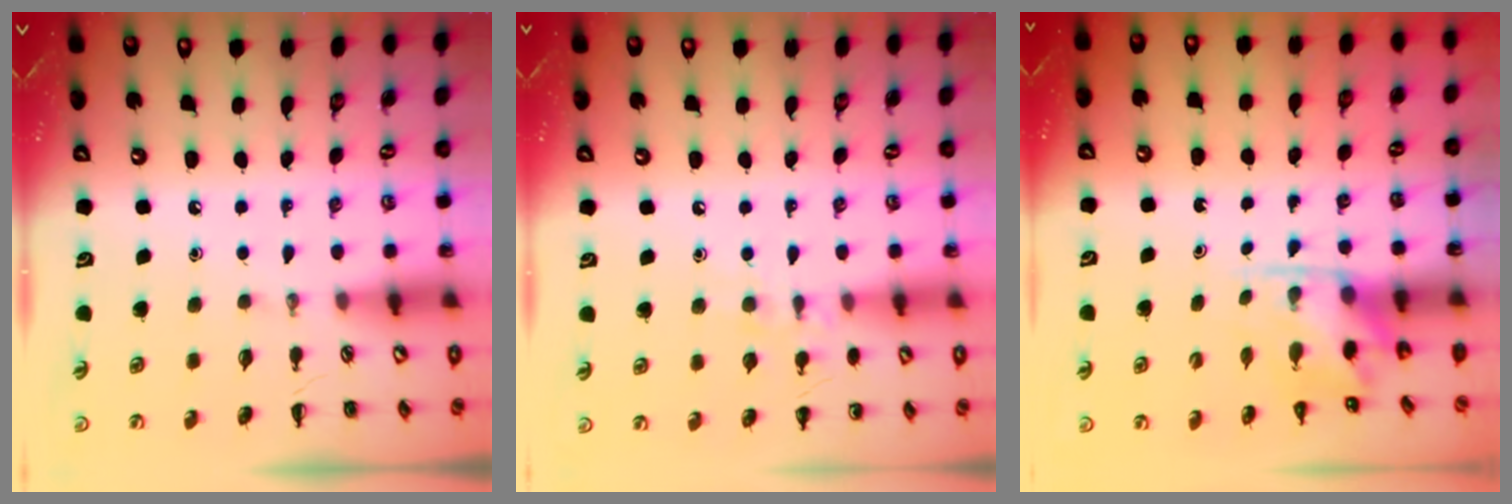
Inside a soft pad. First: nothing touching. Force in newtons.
{"total": 7.7, "press": 7.5, "slide": 1.9}
{"total": 4.8, "press": 4.7, "slide": 0.4}